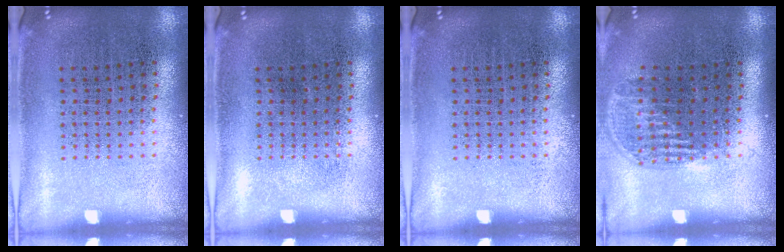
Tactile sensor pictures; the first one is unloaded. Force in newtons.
{"total": 0.0}
{"total": 0.0}
{"total": 1.0, "press": 0.8, "slide": 0.6}